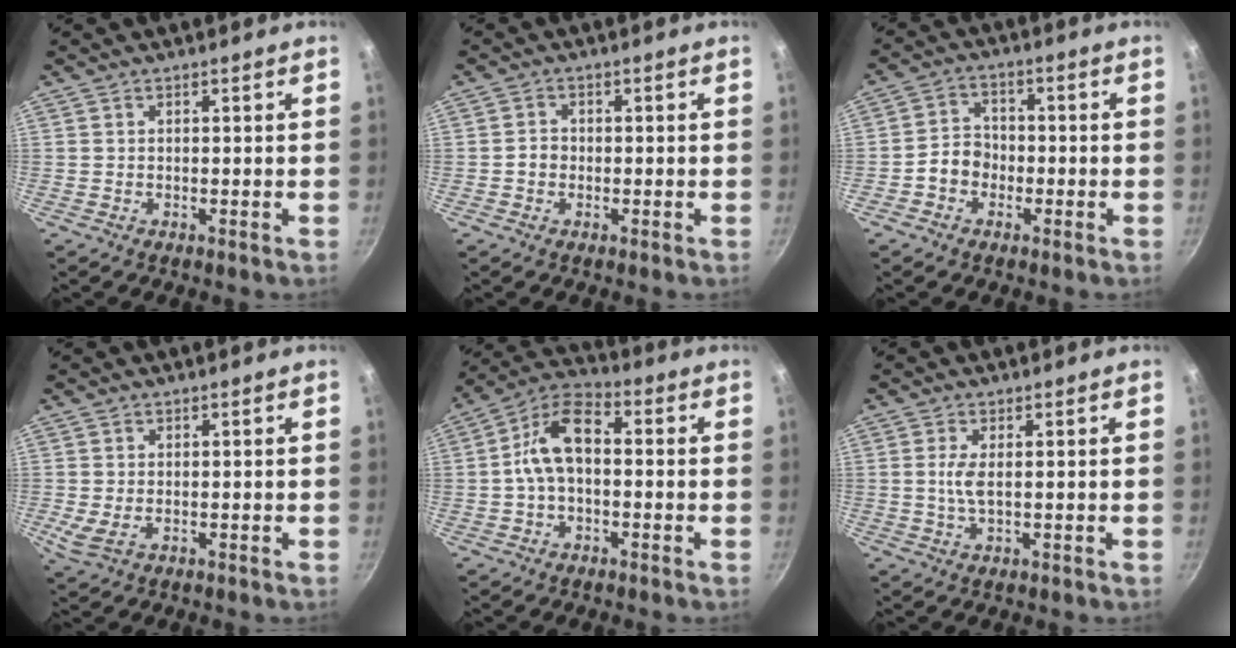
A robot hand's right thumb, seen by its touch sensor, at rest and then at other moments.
{"total": 1.9, "force": [-0.5, 1.6, 0.8], "torque": [-0.004, 0.010, -0.010]}
{"total": 4.9, "force": [-1.7, 4.1, 2.2], "torque": [-0.011, 0.025, -0.038]}
{"total": 3.3, "force": [-0.5, 2.1, 2.6], "torque": [-0.046, -0.010, -0.004]}
{"total": 10.1, "force": [-0.2, 5.9, 8.2], "torque": [-0.141, 0.038, -0.018]}
{"total": 2.8, "force": [0.3, 0.6, 2.7], "torque": [-0.064, -0.001, 0.007]}